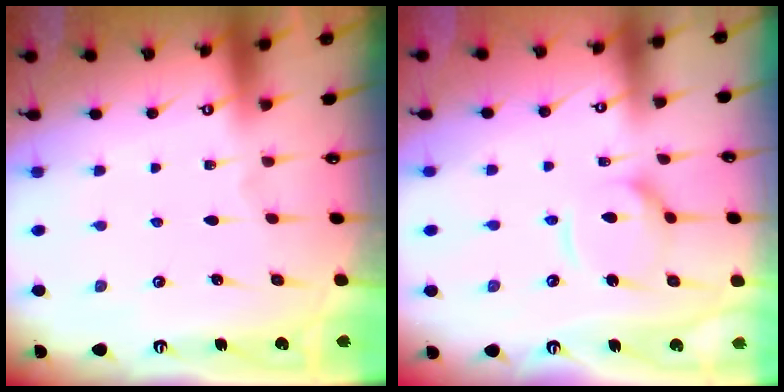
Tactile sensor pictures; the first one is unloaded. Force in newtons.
{"total": 10.8, "press": 10.7, "slide": 1.2}